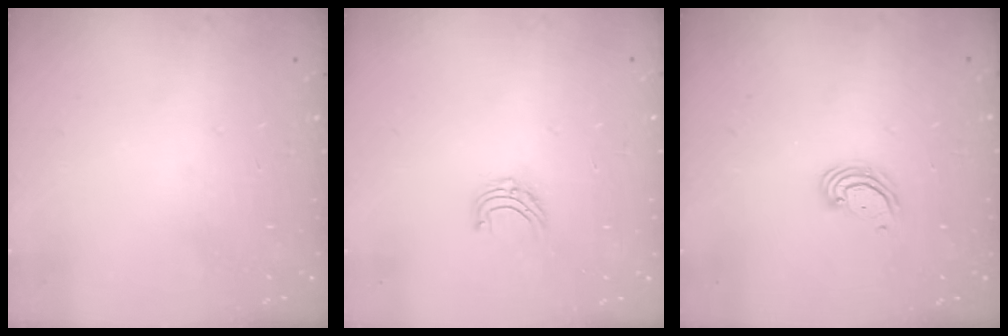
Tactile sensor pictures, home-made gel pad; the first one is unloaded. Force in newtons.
{"total": 5.3, "press": 5.3, "slide": 0.5}
{"total": 3.8, "press": 3.8, "slide": 0.3}